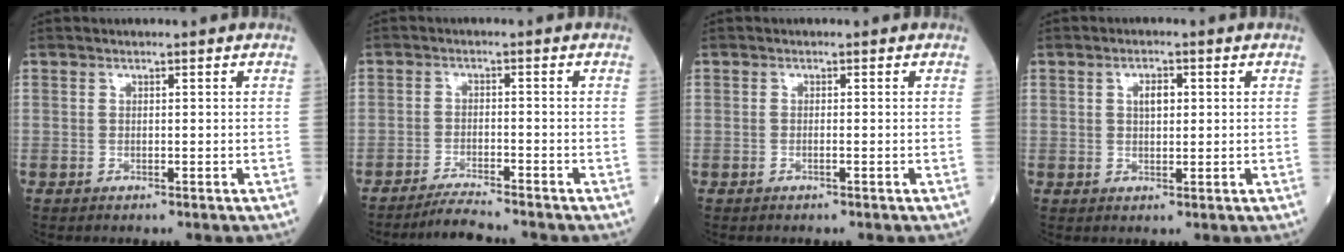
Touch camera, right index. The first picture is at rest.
{"total": 4.6, "force": [-4.4, -0.8, 1.1], "torque": [-0.022, -0.019, -0.078]}
{"total": 0.5, "force": [-0.2, 0.0, 0.5], "torque": [-0.012, 0.000, -0.003]}
{"total": 2.6, "force": [0.7, 1.2, 2.2], "torque": [-0.037, 0.003, 0.011]}